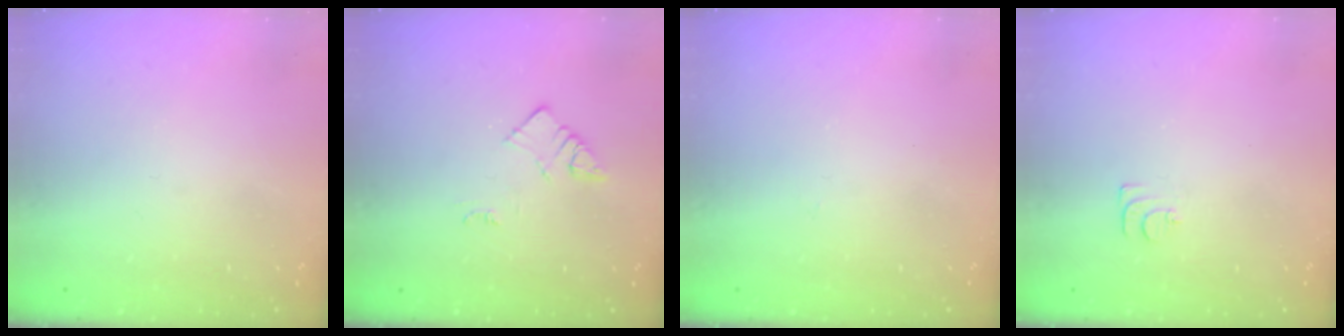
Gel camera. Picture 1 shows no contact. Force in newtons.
{"total": 3.0, "press": 3.0, "slide": 0.4}
{"total": 2.8, "press": 2.8, "slide": 0.4}
{"total": 5.2, "press": 5.1, "slide": 0.6}